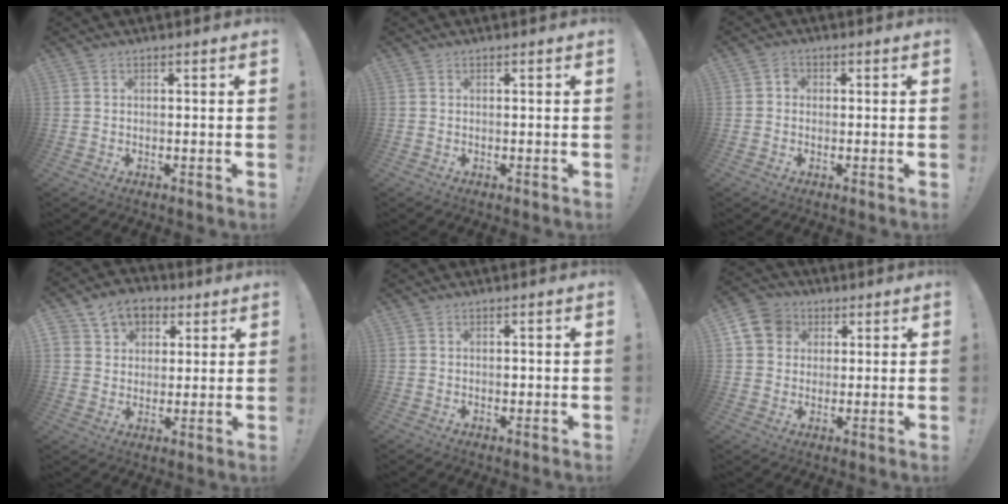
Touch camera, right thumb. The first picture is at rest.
{"total": 0.0}
{"total": 2.2, "force": [-0.6, 1.8, 1.1], "torque": [-0.018, 0.007, -0.011]}
{"total": 9.7, "force": [4.7, 7.8, 3.1], "torque": [-0.045, -0.018, 0.094]}
{"total": 0.7, "force": [-0.3, 0.6, 0.2], "torque": [0.002, -0.001, -0.007]}
{"total": 9.8, "force": [3.4, 8.4, 3.8], "torque": [-0.066, -0.008, 0.068]}